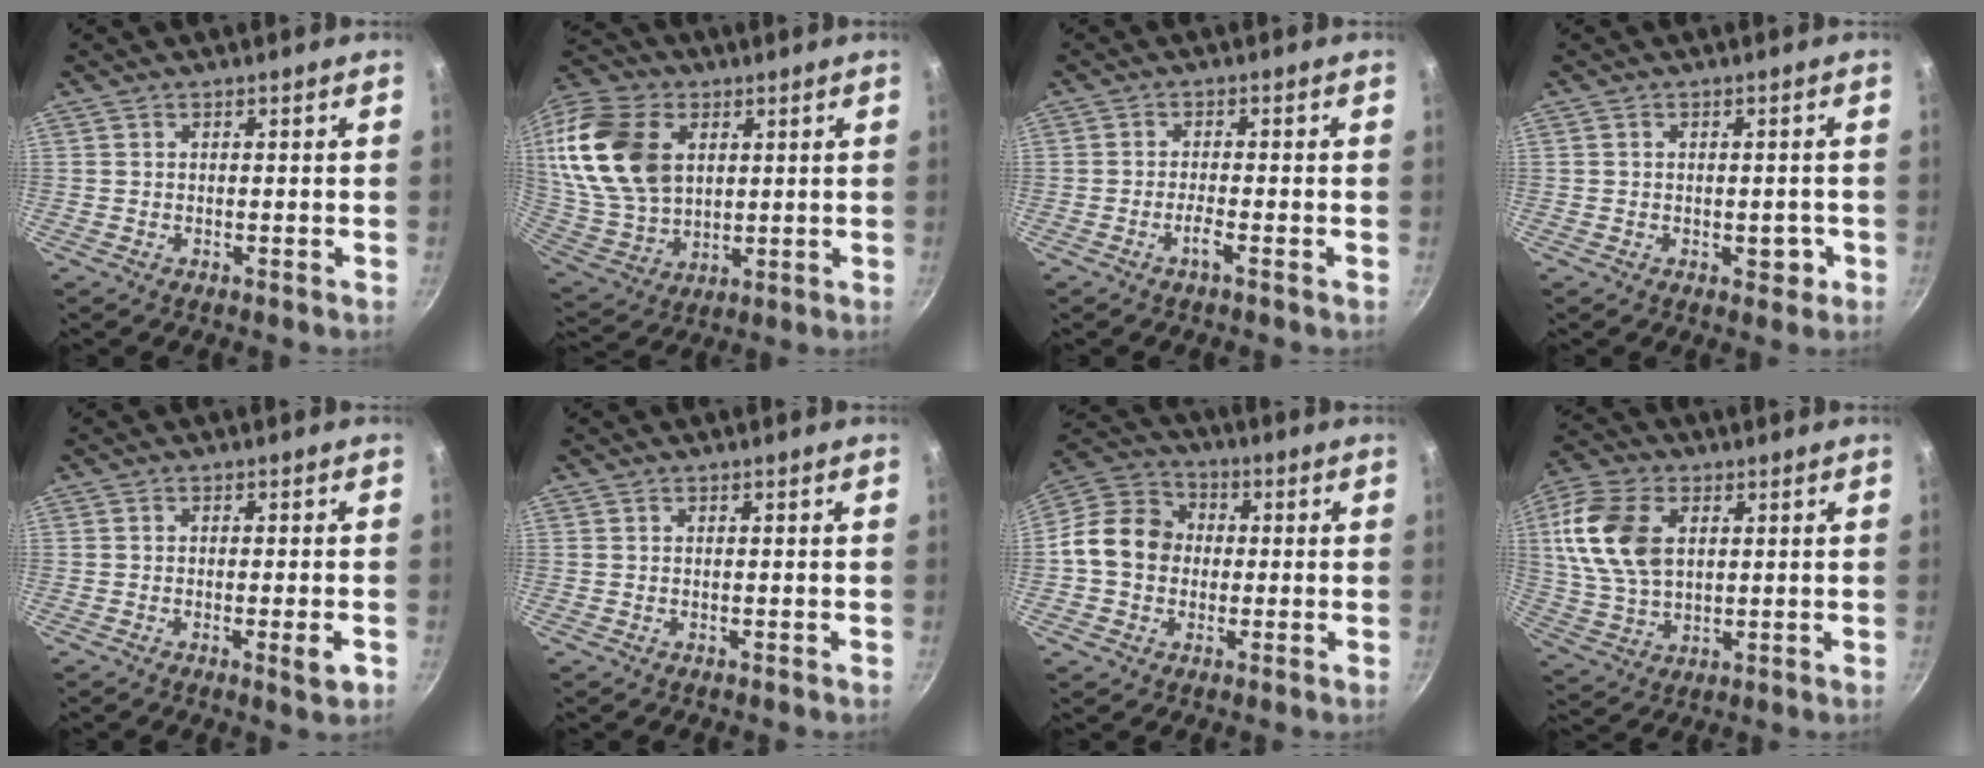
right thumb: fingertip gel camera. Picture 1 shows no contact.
{"total": 23.7, "force": [6.4, 16.5, 15.9], "torque": [-0.320, -0.005, 0.128]}
{"total": 2.2, "force": [-1.3, -0.3, 1.7], "torque": [-0.040, 0.009, -0.029]}
{"total": 2.8, "force": [-0.9, 1.7, 2.0], "torque": [0.000, 0.011, -0.010]}
{"total": 3.4, "force": [-1.3, 0.2, 3.2], "torque": [-0.049, 0.000, -0.020]}
{"total": 0.0}
{"total": 11.9, "force": [-0.4, 10.0, 6.4], "torque": [-0.082, 0.026, -0.029]}
{"total": 14.8, "force": [3.6, 9.7, 10.7], "torque": [-0.198, -0.002, 0.068]}